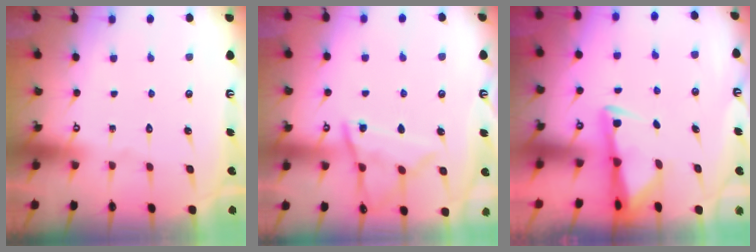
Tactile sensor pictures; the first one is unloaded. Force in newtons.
{"total": 11.3, "press": 11.3, "slide": 1.0}
{"total": 3.0, "press": 2.9, "slide": 0.6}